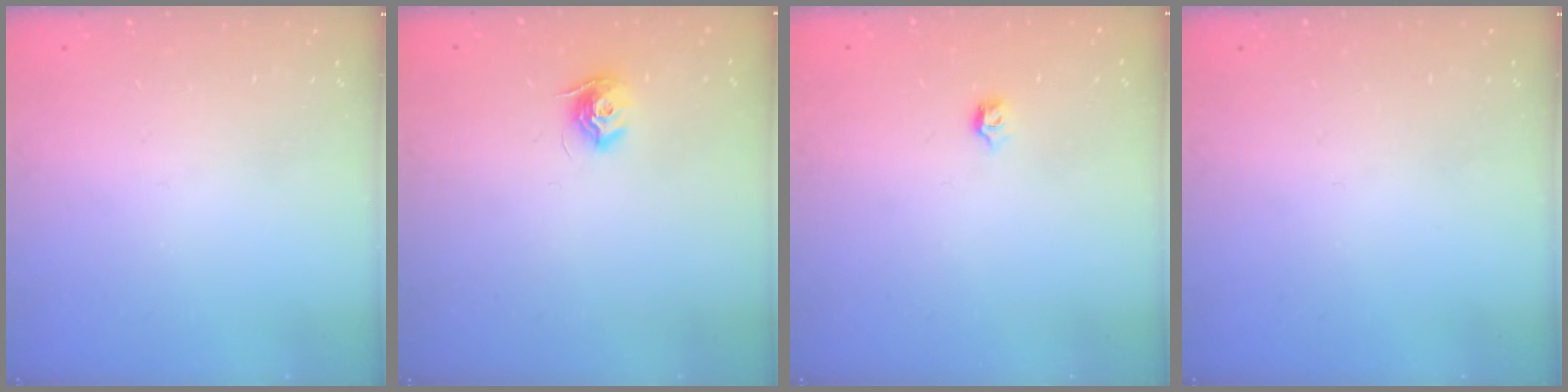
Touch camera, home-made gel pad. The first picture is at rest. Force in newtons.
{"total": 8.7, "press": 8.7, "slide": 0.1}
{"total": 3.4, "press": 3.3, "slide": 0.7}
{"total": 0.0}